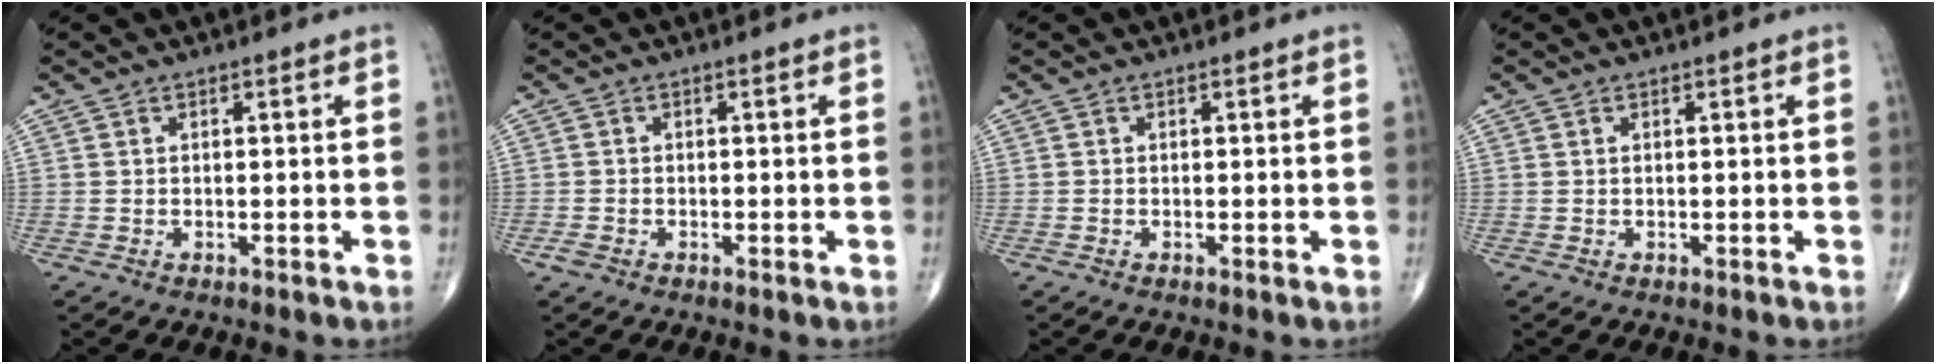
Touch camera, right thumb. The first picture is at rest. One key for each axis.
{"total": 1.4, "fx": -0.7, "fy": 0.8, "fz": 0.9, "tx": -0.018, "ty": -0.001, "tz": -0.014}
{"total": 0.0}
{"total": 0.0}